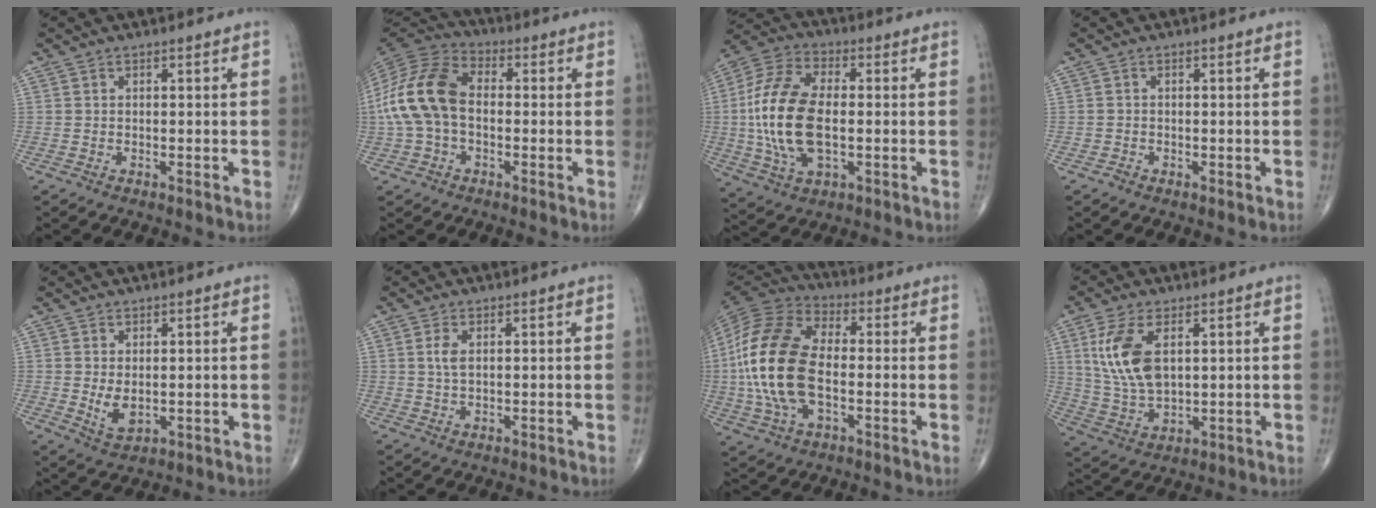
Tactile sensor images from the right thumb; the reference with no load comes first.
{"total": 14.7, "force": [-0.5, 9.5, 11.2], "torque": [-0.232, 0.036, -0.019]}
{"total": 18.1, "force": [-0.9, 9.5, 15.3], "torque": [-0.327, 0.009, -0.016]}
{"total": 0.7, "force": [-0.4, 0.5, 0.1], "torque": [0.000, 0.002, -0.012]}
{"total": 4.0, "force": [0.1, 2.4, 3.3], "torque": [-0.053, -0.011, 0.012]}
{"total": 2.7, "force": [0.7, 1.3, 2.2], "torque": [-0.048, 0.001, 0.015]}
{"total": 19.9, "force": [-1.6, 11.0, 16.6], "torque": [-0.355, 0.015, -0.034]}
{"total": 10.9, "force": [2.8, 5.7, 8.9], "torque": [-0.182, -0.009, 0.059]}